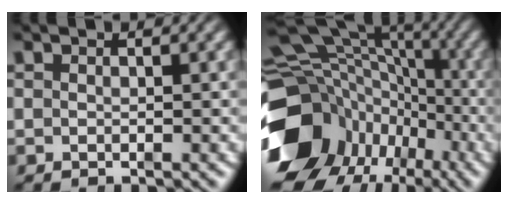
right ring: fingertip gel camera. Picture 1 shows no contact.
{"total": 15.6, "force": [-3.6, 12.3, 8.9], "torque": [-0.144, -0.047, -0.047]}